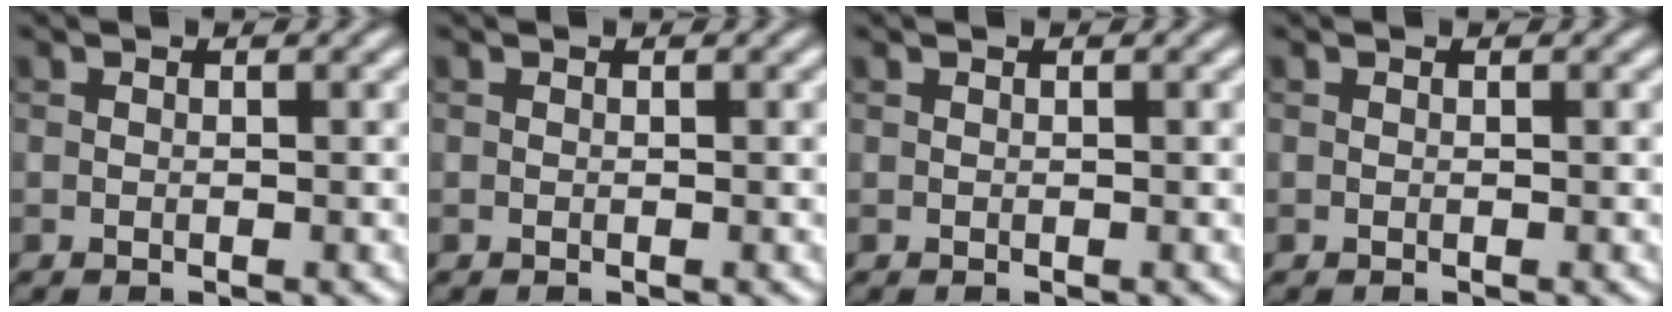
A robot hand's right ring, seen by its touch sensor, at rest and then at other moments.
{"total": 0.0}
{"total": 0.0}
{"total": 0.0}